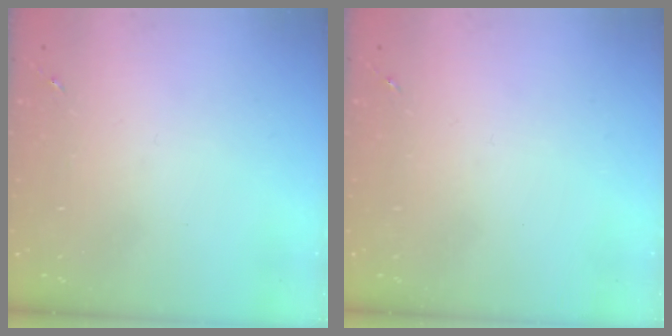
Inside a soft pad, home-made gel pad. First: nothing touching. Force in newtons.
{"total": 0.0}